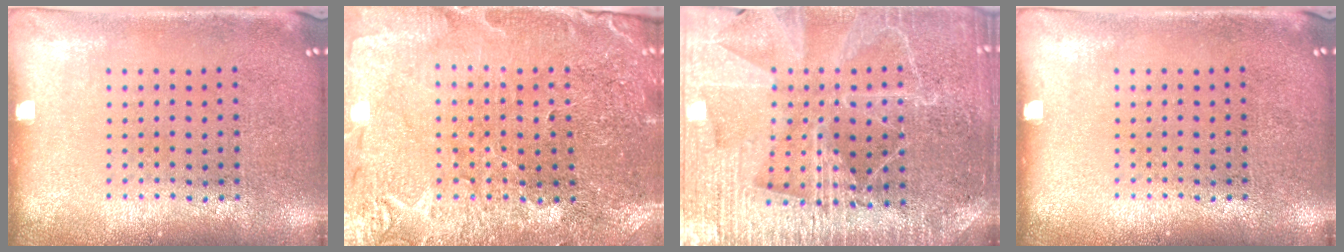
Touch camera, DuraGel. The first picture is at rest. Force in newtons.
{"total": 1.3, "press": 1.2, "slide": 0.2}
{"total": 4.6, "press": 4.3, "slide": 1.8}
{"total": 0.0}